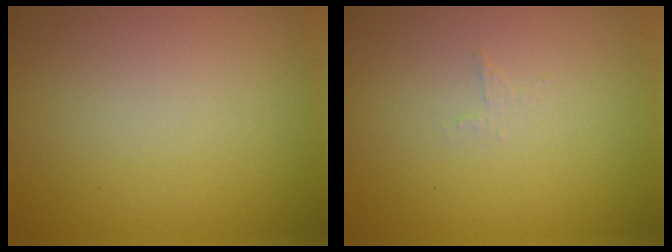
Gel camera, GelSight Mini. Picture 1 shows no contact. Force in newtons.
{"total": 0.7, "press": 0.6, "slide": 0.2}